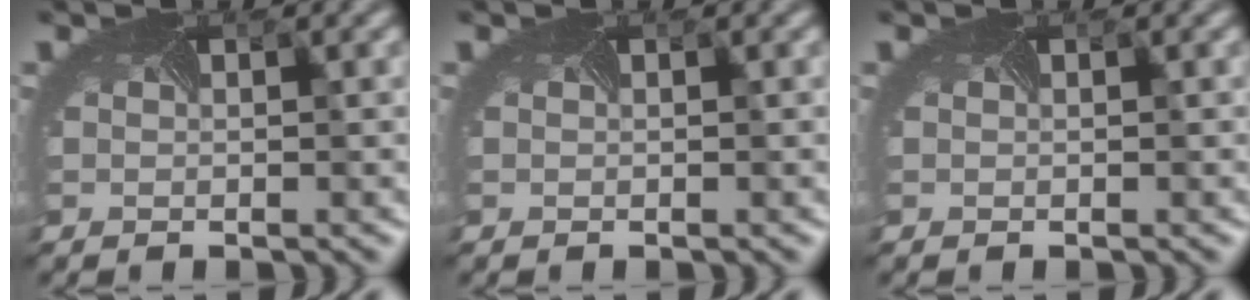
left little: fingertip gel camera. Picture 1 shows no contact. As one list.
[{"total": 0.0}, {"total": 0.0}]